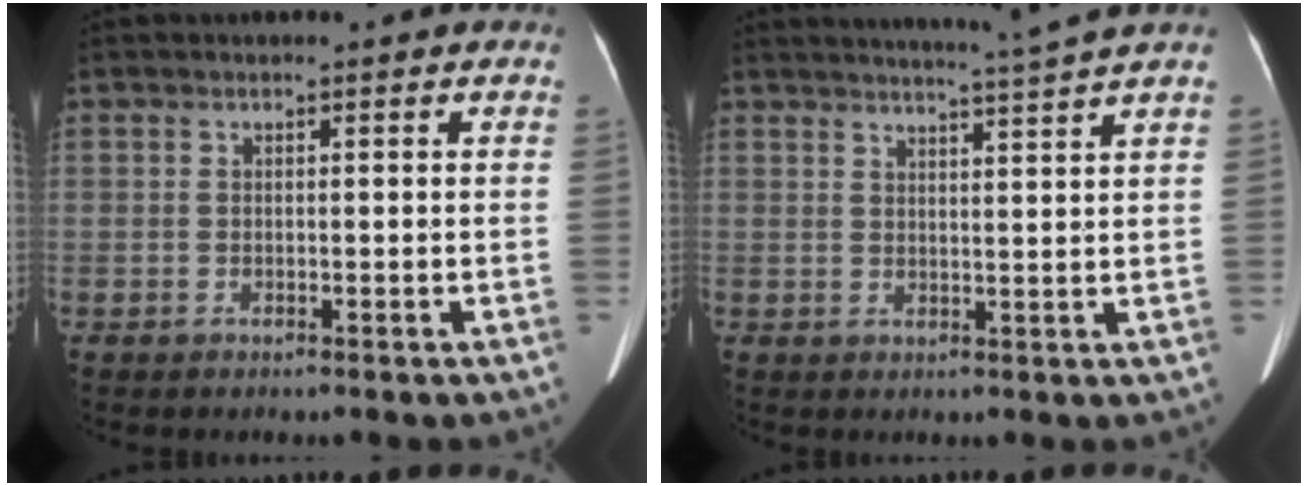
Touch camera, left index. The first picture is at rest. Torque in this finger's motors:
{"motor_torque": [-1.11, -0.44, -0.16, 0.00]}